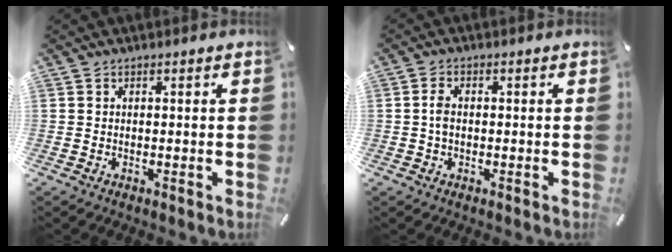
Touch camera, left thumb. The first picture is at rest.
{"total": 2.7, "force": [0.0, 1.6, 2.1], "torque": [-0.042, 0.004, 0.000]}